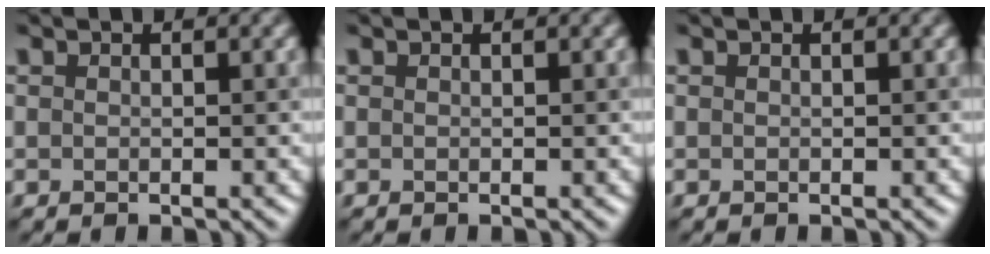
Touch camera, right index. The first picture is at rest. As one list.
[{"total": 0.0}, {"total": 0.0}]